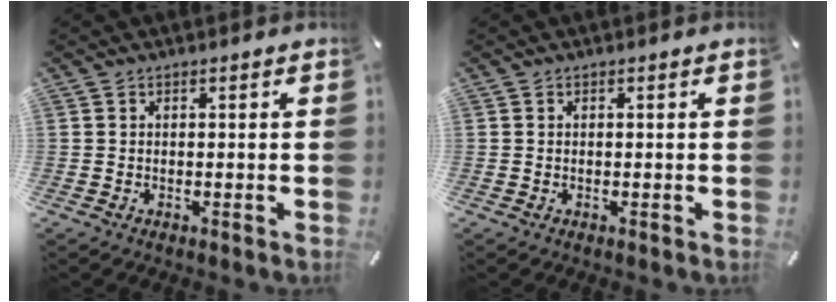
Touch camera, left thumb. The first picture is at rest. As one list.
[{"total": 0.0}]